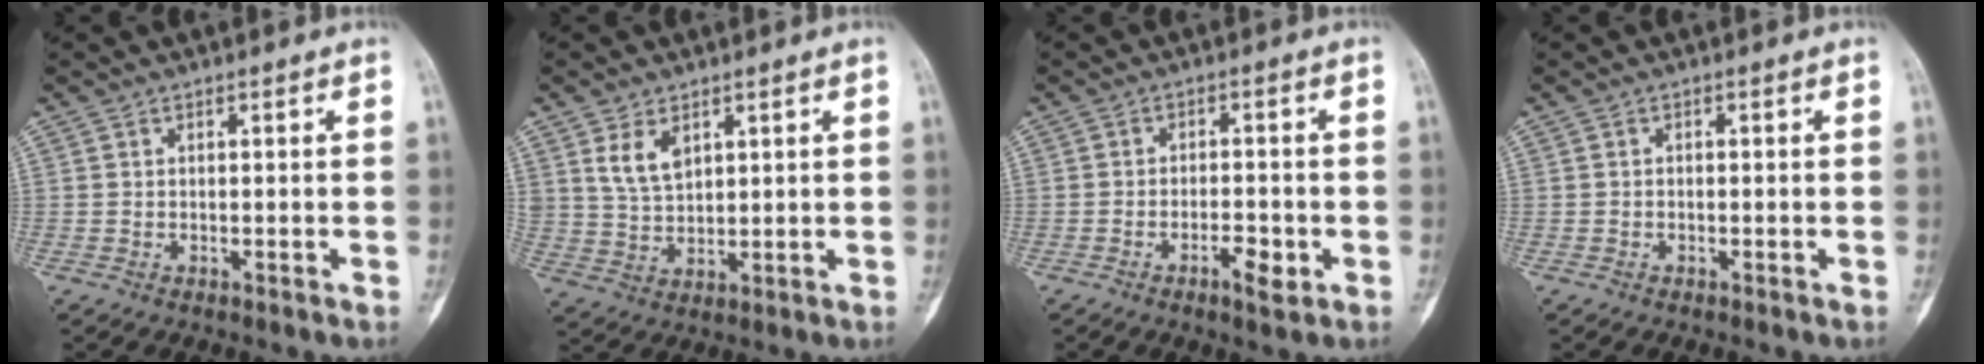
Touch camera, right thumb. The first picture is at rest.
{"total": 6.1, "force": [3.0, 3.6, 3.9], "torque": [-0.061, -0.017, 0.067]}
{"total": 4.3, "force": [-1.9, 1.5, 3.6], "torque": [-0.051, 0.007, -0.030]}
{"total": 0.0}